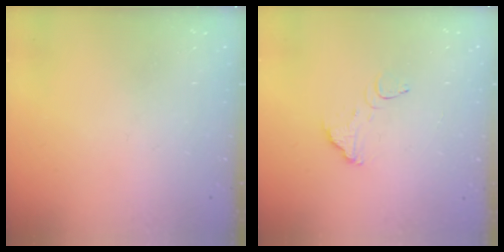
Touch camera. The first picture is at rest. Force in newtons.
{"total": 2.9, "press": 2.9, "slide": 0.1}